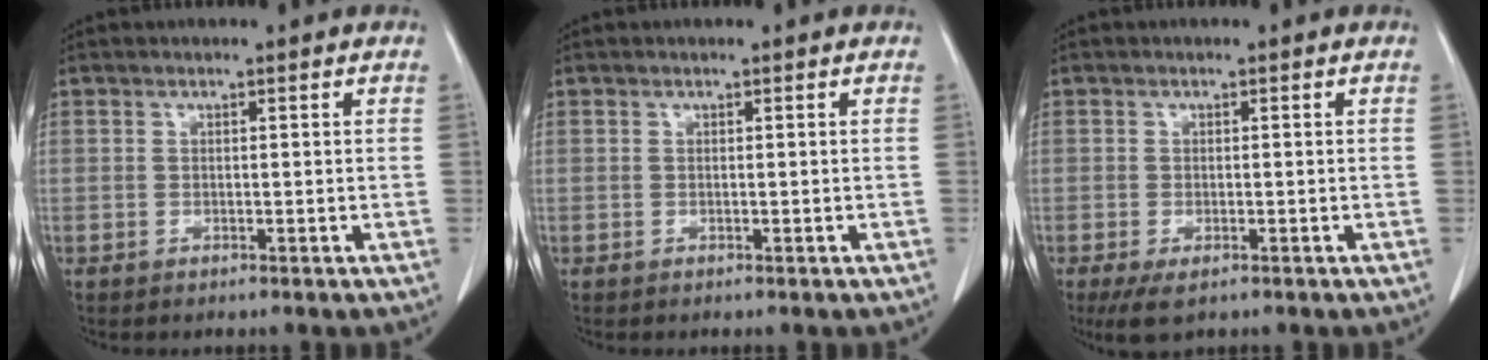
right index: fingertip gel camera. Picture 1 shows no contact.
{"total": 0.0}
{"total": 3.8, "force": [-2.3, 1.4, 2.7], "torque": [-0.053, -0.010, -0.034]}